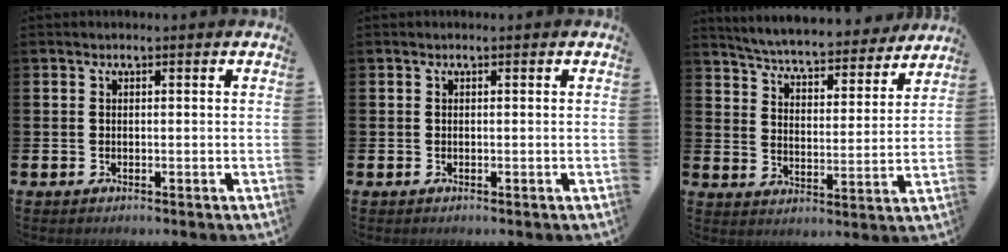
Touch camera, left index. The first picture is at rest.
{"total": 0.0}
{"total": 5.9, "force": [5.8, 0.4, 1.2], "torque": [-0.055, -0.046, 0.096]}